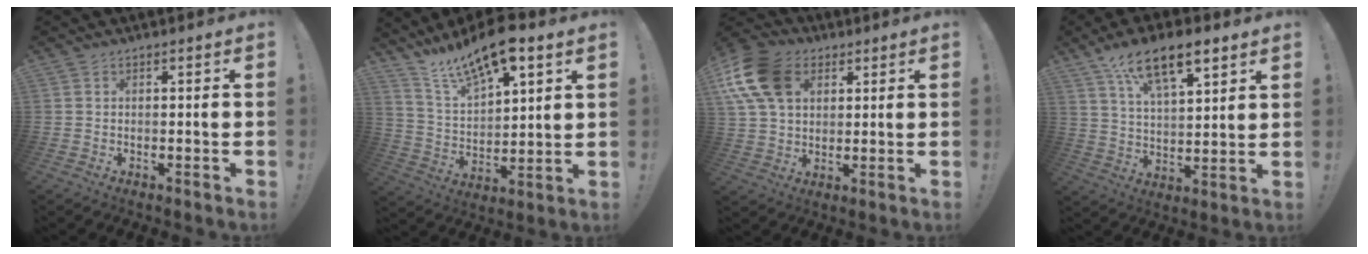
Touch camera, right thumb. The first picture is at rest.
{"total": 14.5, "force": [11.1, 5.1, 7.9], "torque": [-0.151, -0.075, 0.197]}
{"total": 17.5, "force": [6.4, 12.3, 10.7], "torque": [-0.198, -0.014, 0.124]}
{"total": 14.6, "force": [9.3, 6.0, 9.5], "torque": [-0.161, -0.042, 0.163]}